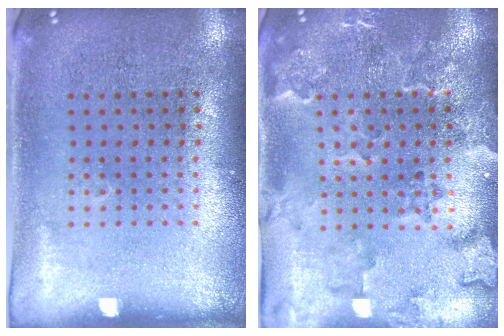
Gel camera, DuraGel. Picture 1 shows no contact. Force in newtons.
{"total": 2.5, "press": 2.2, "slide": 1.1}